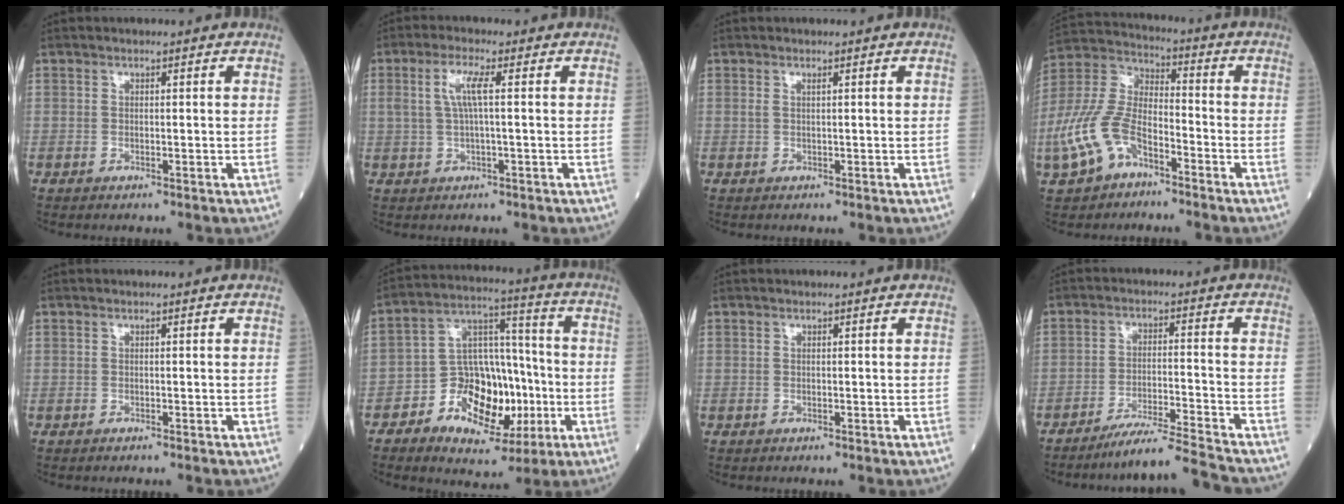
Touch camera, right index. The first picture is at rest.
{"total": 4.1, "force": [0.8, 0.3, 4.0], "torque": [-0.085, 0.010, 0.017]}
{"total": 0.6, "force": [0.3, 0.0, 0.5], "torque": [-0.017, 0.006, 0.007]}
{"total": 12.0, "force": [-6.0, 6.2, 8.3], "torque": [-0.210, 0.008, -0.118]}
{"total": 0.7, "force": [-0.6, 0.0, 0.3], "torque": [0.001, 0.000, -0.009]}
{"total": 13.7, "force": [-4.5, 8.7, 9.5], "torque": [-0.160, 0.036, -0.066]}
{"total": 0.0}
{"total": 9.5, "force": [-8.9, -2.1, 2.8], "torque": [-0.036, -0.012, -0.154]}